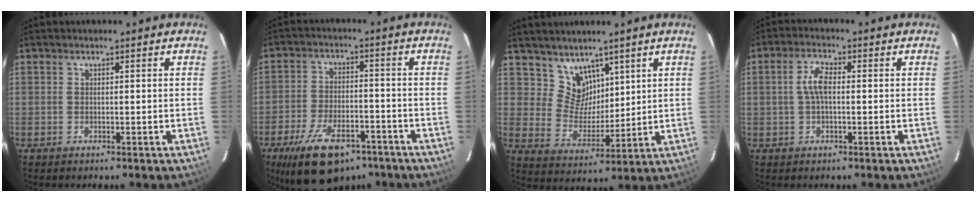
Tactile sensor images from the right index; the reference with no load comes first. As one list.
[{"total": 15.7, "force": [-10.1, 7.6, 9.2], "torque": [-0.193, -0.013, -0.163]}, {"total": 7.3, "force": [5.3, 4.9, 1.4], "torque": [-0.016, 0.000, 0.110]}, {"total": 4.3, "force": [0.0, 1.7, 4.0], "torque": [-0.082, 0.009, 0.001]}]